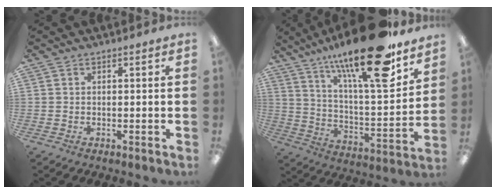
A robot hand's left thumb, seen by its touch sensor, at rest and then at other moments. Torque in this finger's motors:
{"motor_torque": [1.17, 0.50, 1.93, -0.85, 0.35]}